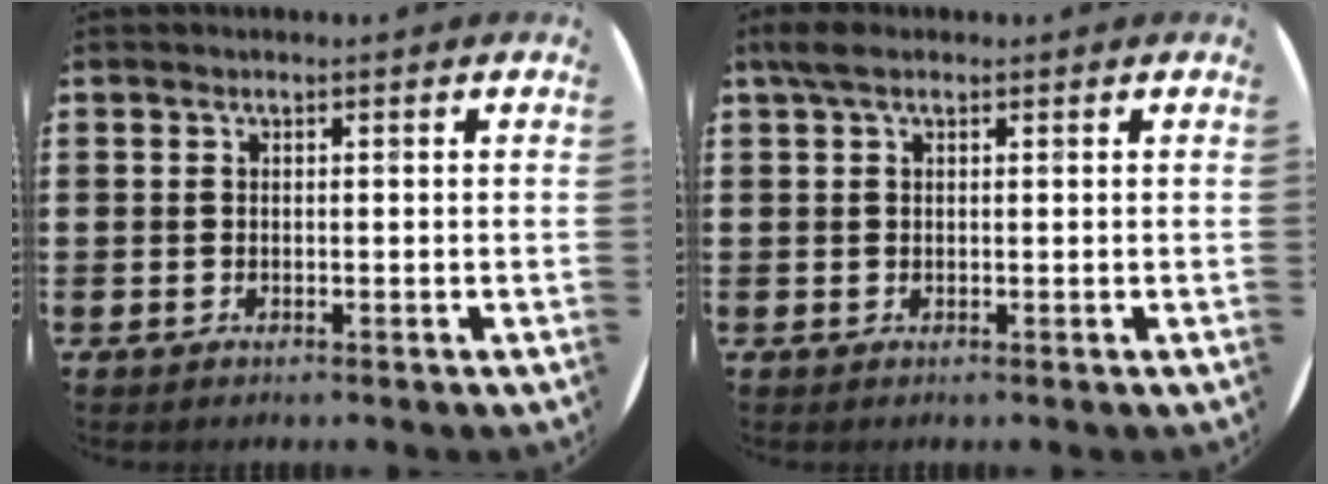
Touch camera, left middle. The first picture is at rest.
{"total": 2.0, "force": [1.2, 0.9, 1.4], "torque": [-0.029, 0.009, 0.019]}